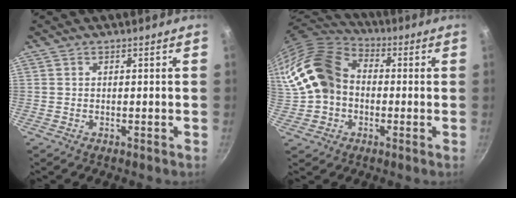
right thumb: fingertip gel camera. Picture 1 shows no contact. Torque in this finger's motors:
{"motor_torque": [0.13, 2.37, 0.39, -0.28, 0.28]}